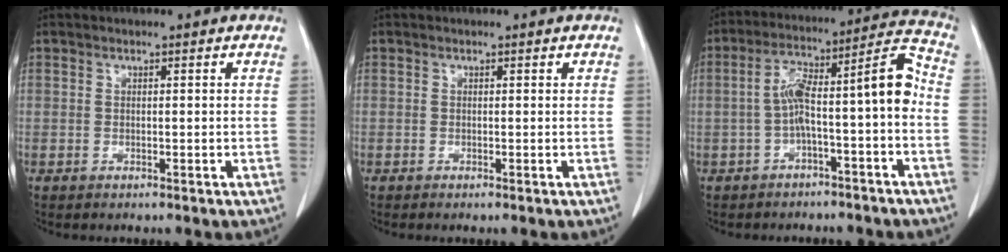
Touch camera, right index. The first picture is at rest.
{"total": 0.0}
{"total": 11.6, "force": [-2.3, 1.4, 11.2], "torque": [-0.181, 0.053, -0.036]}